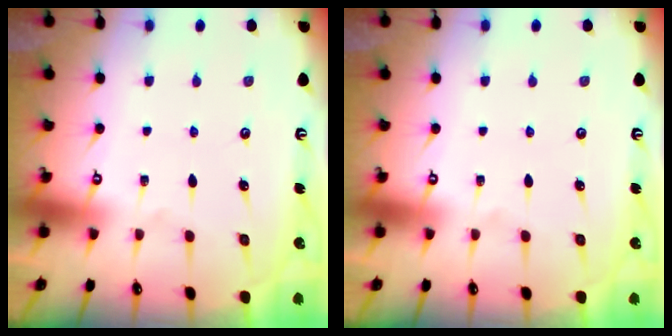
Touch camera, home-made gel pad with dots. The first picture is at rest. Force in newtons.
{"total": 0.0}